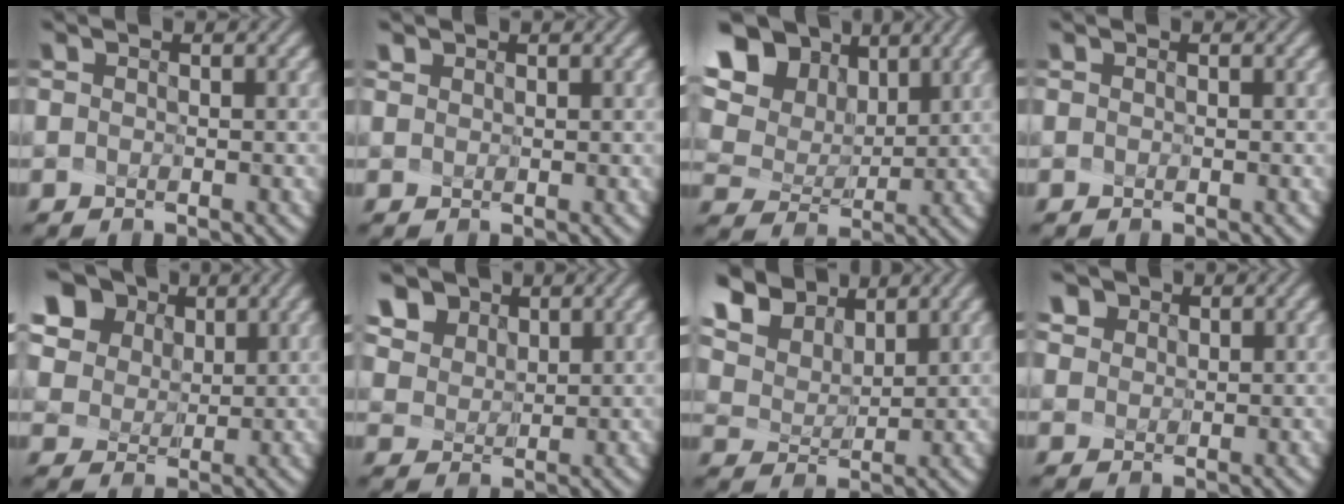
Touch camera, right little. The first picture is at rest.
{"total": 0.6, "force": [0.5, 0.4, 0.0], "torque": [-0.004, 0.010, 0.009]}
{"total": 13.9, "force": [7.3, 9.6, 6.9], "torque": [-0.167, 0.039, 0.154]}
{"total": 0.0}
{"total": 11.1, "force": [6.2, 8.1, 4.2], "torque": [-0.128, 0.020, 0.126]}
{"total": 7.2, "force": [4.7, 5.0, 2.4], "torque": [-0.086, 0.010, 0.089]}
{"total": 8.1, "force": [6.1, 4.5, 2.9], "torque": [-0.116, 0.017, 0.120]}
{"total": 3.3, "force": [2.0, 2.5, 1.1], "torque": [-0.030, 0.011, 0.027]}